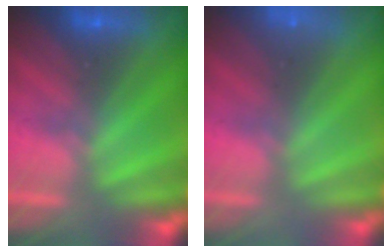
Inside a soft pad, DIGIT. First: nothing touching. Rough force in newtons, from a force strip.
{"total": 2.2}